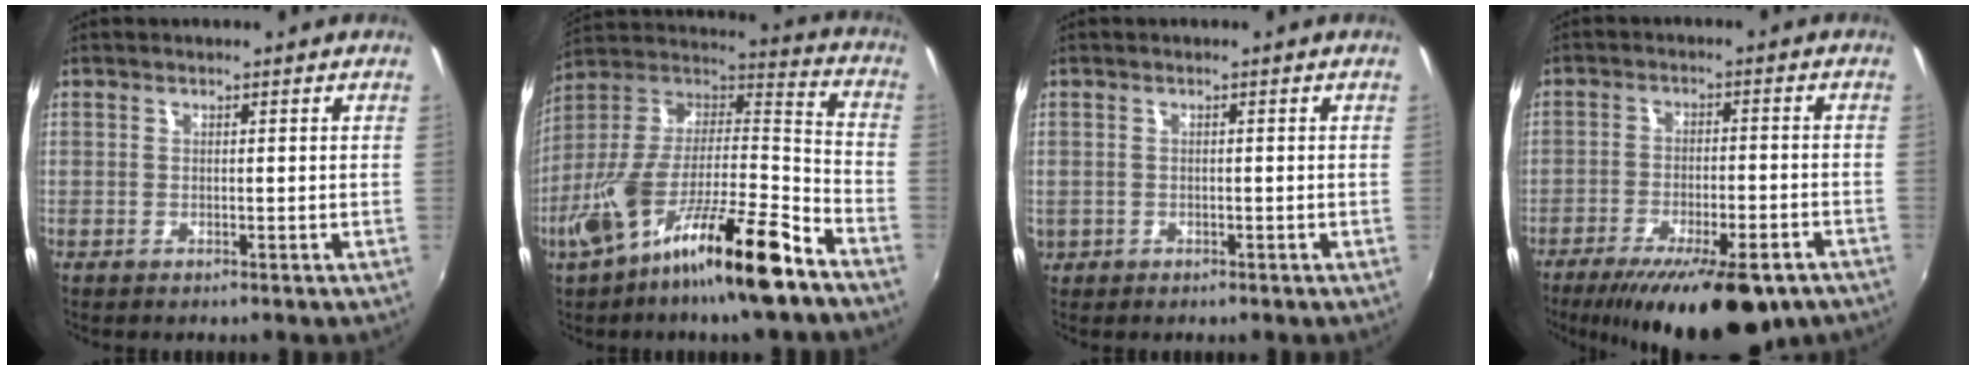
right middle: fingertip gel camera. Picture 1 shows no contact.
{"total": 22.2, "force": [-13.6, 3.9, 17.2], "torque": [-0.286, -0.012, -0.244]}
{"total": 2.1, "force": [-0.6, 1.8, 0.7], "torque": [-0.017, -0.001, -0.004]}
{"total": 19.2, "force": [-13.4, 6.0, 12.4], "torque": [-0.217, -0.040, -0.191]}